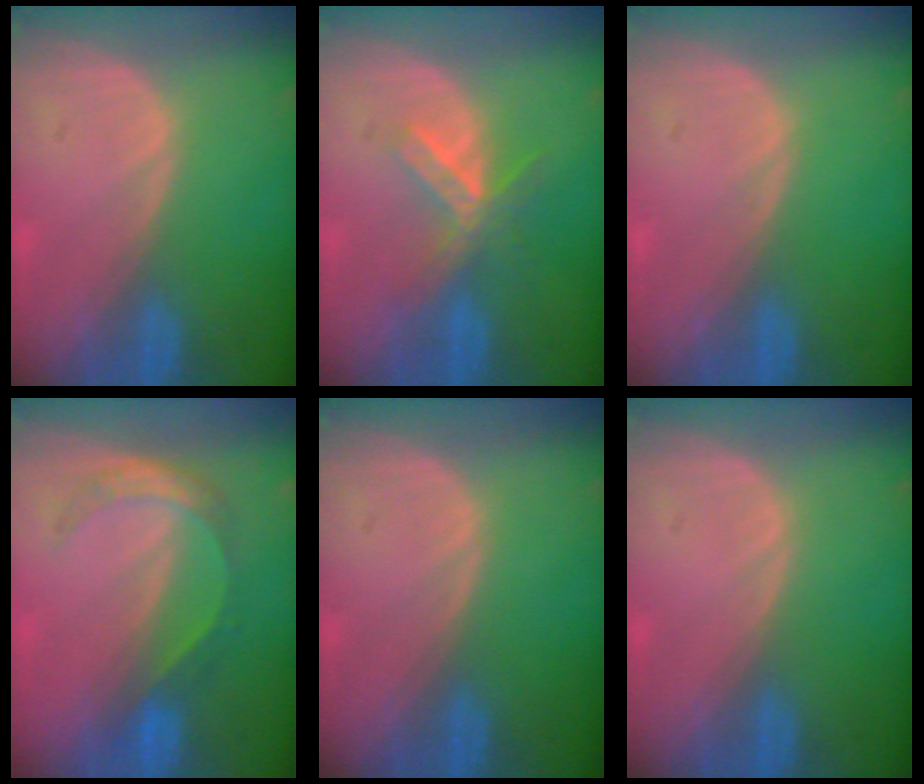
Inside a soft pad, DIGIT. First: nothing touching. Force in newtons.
{"total": 5.1, "press": 5.1, "slide": 0.3}
{"total": 0.0}
{"total": 5.7, "press": 4.8, "slide": 3.0}
{"total": 0.0}
{"total": 0.0}